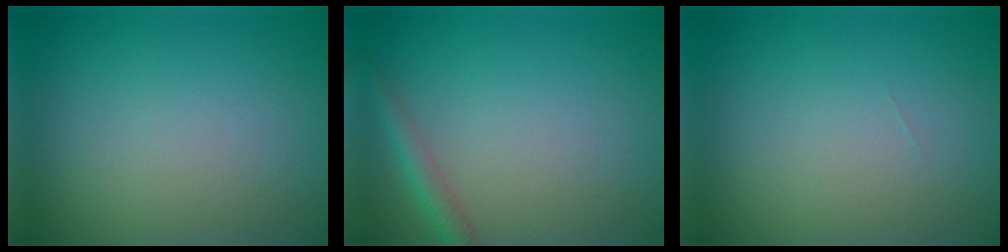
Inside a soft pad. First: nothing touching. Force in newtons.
{"total": 2.2, "press": 2.2, "slide": 0.1}
{"total": 0.0}